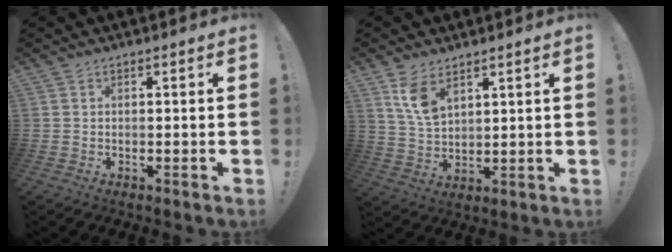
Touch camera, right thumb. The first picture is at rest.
{"total": 8.0, "force": [4.8, 4.1, 4.9], "torque": [-0.089, -0.019, 0.091]}